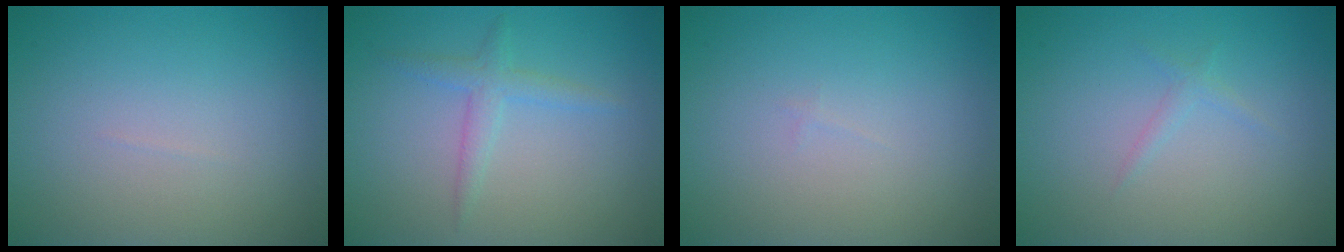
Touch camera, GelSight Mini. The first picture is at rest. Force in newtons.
{"total": 1.9, "press": 1.9, "slide": 0.1}
{"total": 0.0}
{"total": 0.7, "press": 0.7, "slide": 0.1}